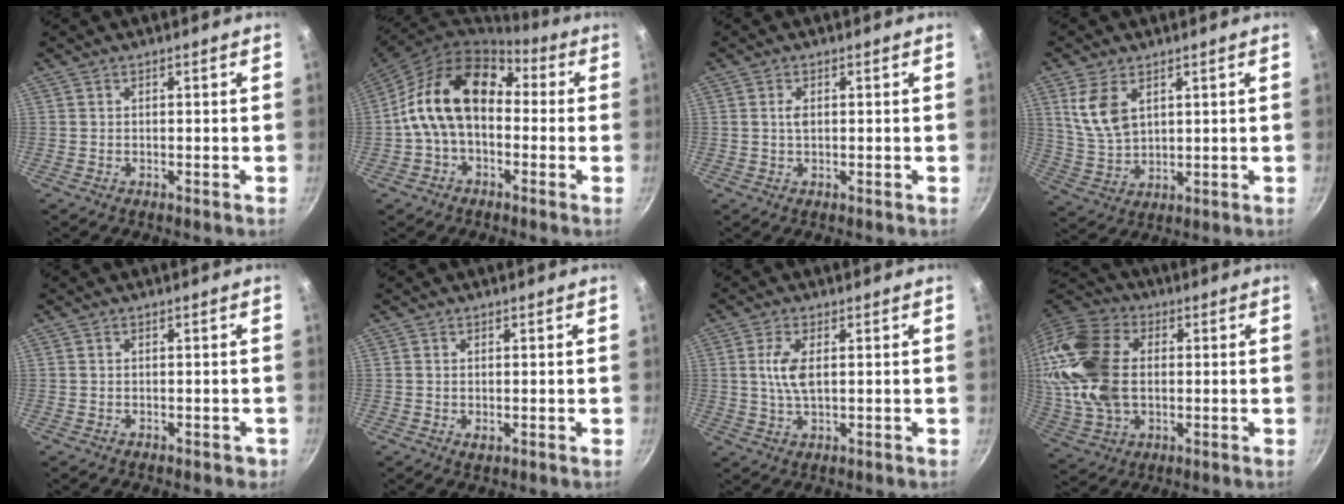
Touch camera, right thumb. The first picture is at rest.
{"total": 15.8, "force": [0.1, 10.9, 11.4], "torque": [-0.176, 0.044, -0.016]}
{"total": 1.5, "force": [0.2, 0.8, 1.3], "torque": [-0.023, 0.001, 0.003]}
{"total": 8.3, "force": [3.5, 4.9, 5.8], "torque": [-0.106, -0.023, 0.080]}
{"total": 1.5, "force": [-0.8, 1.1, 0.7], "torque": [0.005, 0.012, 0.000]}
{"total": 1.4, "force": [-0.1, 0.8, 1.1], "torque": [-0.017, -0.003, -0.001]}
{"total": 6.6, "force": [1.5, 3.0, 5.7], "torque": [-0.113, -0.005, 0.031]}
{"total": 19.7, "force": [1.5, 13.4, 14.3], "torque": [-0.269, 0.017, 0.027]}